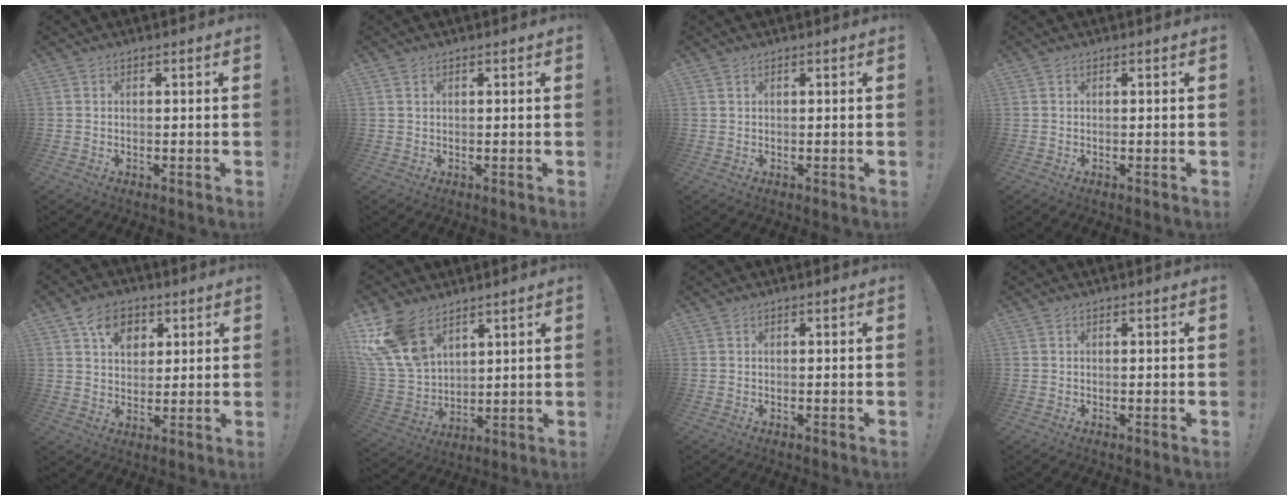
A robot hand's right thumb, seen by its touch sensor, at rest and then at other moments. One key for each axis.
{"total": 0.8, "fx": 0.5, "fy": 0.5, "fz": 0.2, "tx": -0.005, "ty": 0.001, "tz": 0.011}
{"total": 0.7, "fx": 0.5, "fy": 0.5, "fz": 0.0, "tx": 0.006, "ty": -0.003, "tz": 0.008}
{"total": 0.0}
{"total": 9.6, "fx": 4.6, "fy": 7.0, "fz": 4.7, "tx": -0.065, "ty": -0.016, "tz": 0.086}
{"total": 16.4, "fx": 10.2, "fy": 9.7, "fz": 8.3, "tx": -0.171, "ty": -0.060, "tz": 0.197}
{"total": 0.0}
{"total": 0.0}